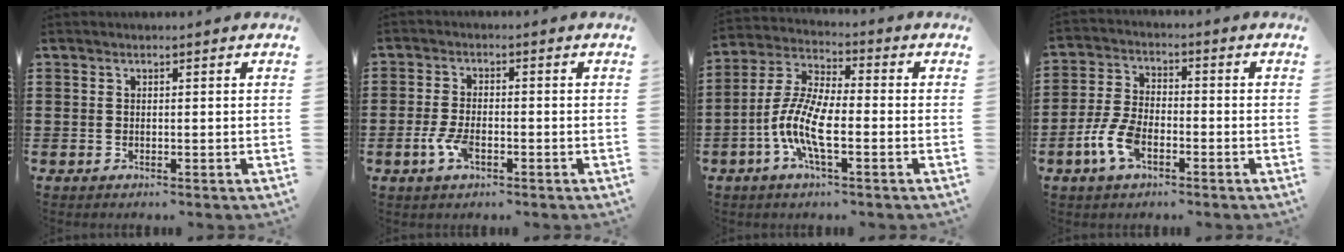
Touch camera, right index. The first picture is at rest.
{"total": 4.2, "force": [-1.8, 1.8, 3.4], "torque": [-0.079, -0.006, -0.035]}
{"total": 8.9, "force": [-2.9, 2.8, 8.0], "torque": [-0.202, -0.018, -0.065]}
{"total": 6.6, "force": [-2.9, 3.2, 5.0], "torque": [-0.133, -0.008, -0.063]}